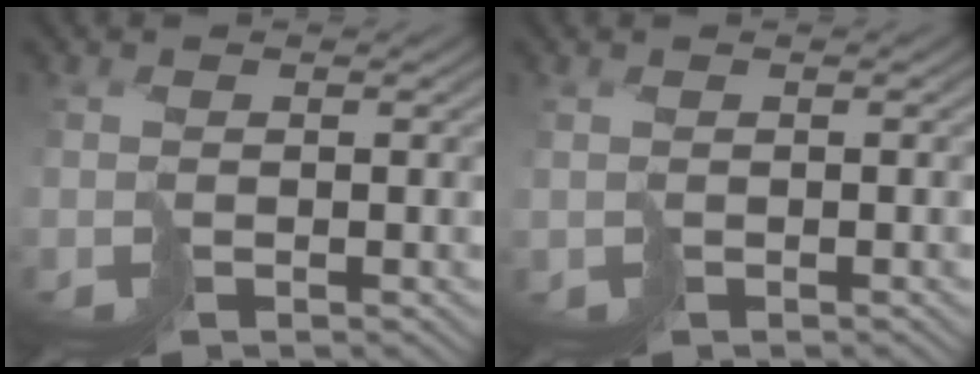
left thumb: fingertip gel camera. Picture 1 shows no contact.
{"total": 0.7, "force": [0.0, 0.6, 0.3], "torque": [-0.009, -0.003, 0.003]}